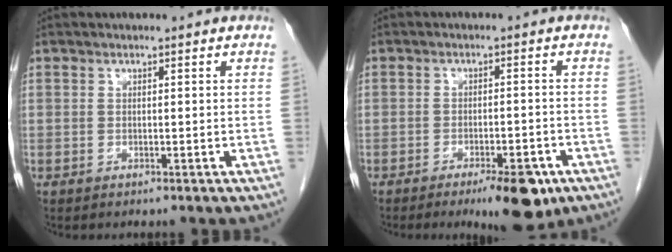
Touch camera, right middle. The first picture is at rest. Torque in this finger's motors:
{"motor_torque": [0.62, -0.62, 0.09, 0.05]}